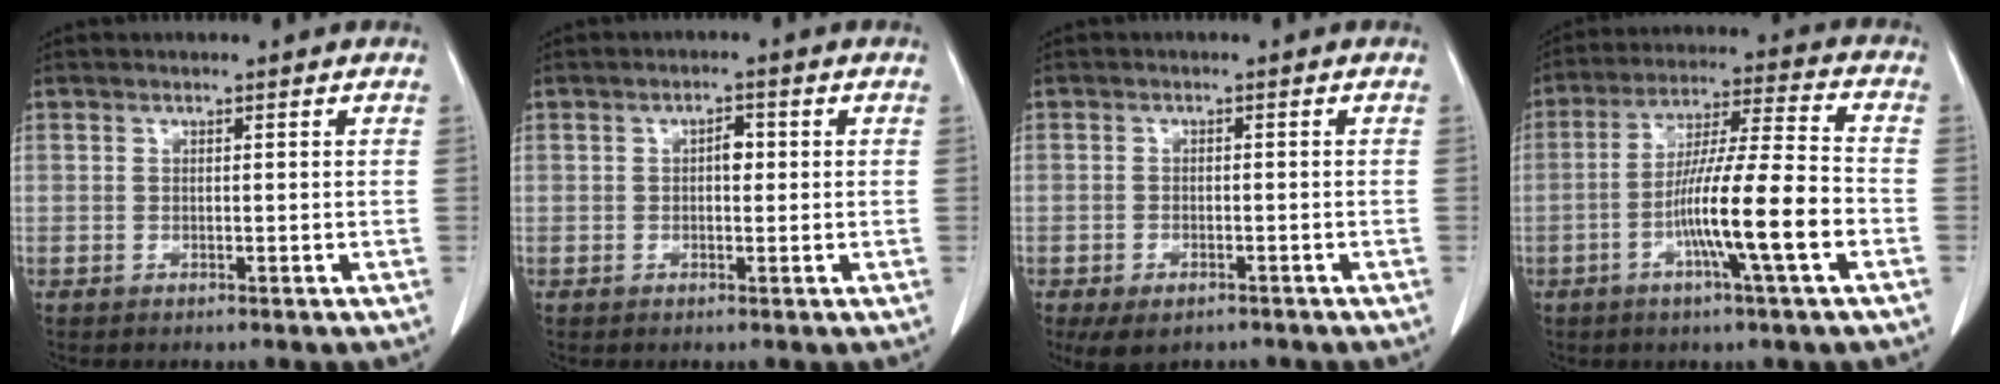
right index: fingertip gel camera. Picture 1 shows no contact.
{"total": 2.0, "force": [0.2, 1.0, 1.7], "torque": [-0.022, 0.005, 0.000]}
{"total": 5.1, "force": [-3.6, 2.4, 2.8], "torque": [-0.046, -0.008, -0.051]}
{"total": 13.2, "force": [-4.3, -0.2, 12.5], "torque": [-0.220, 0.001, -0.080]}